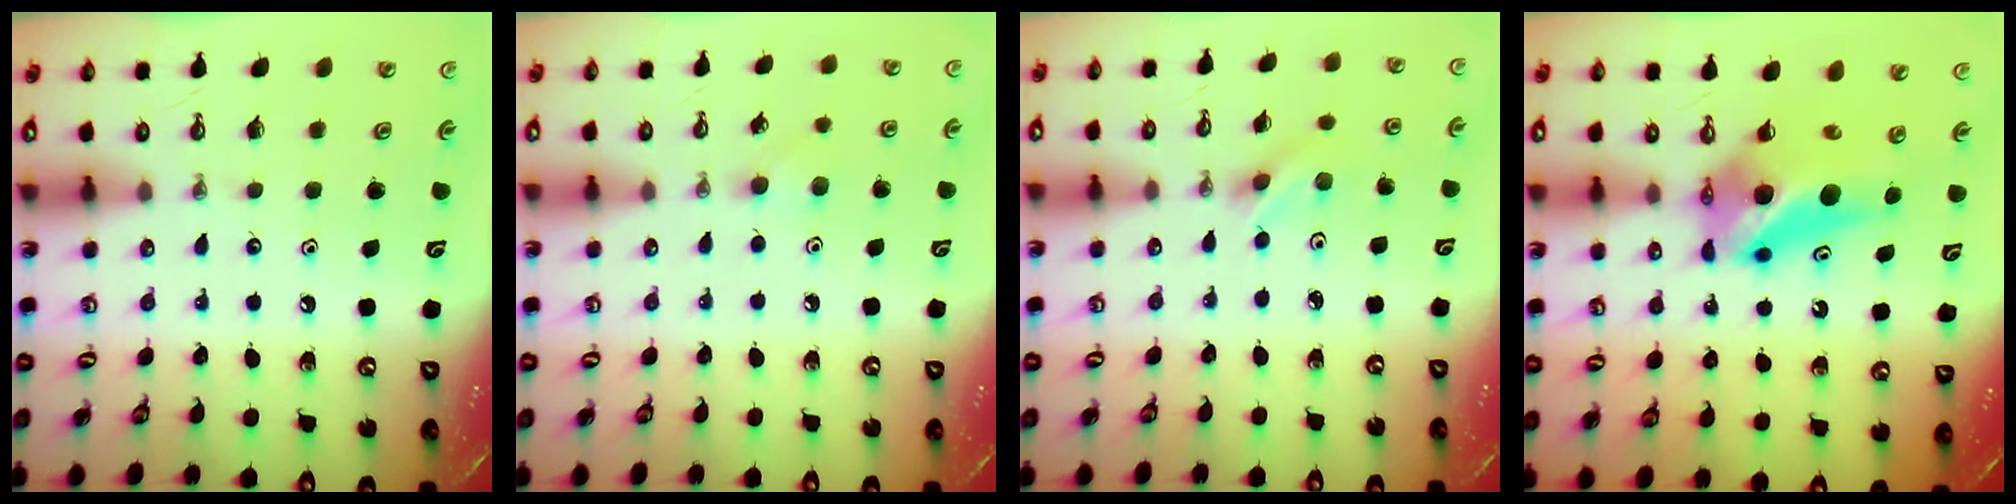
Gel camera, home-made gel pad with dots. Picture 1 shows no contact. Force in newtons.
{"total": 4.9, "press": 4.8, "slide": 1.2}
{"total": 2.2, "press": 2.1, "slide": 0.6}
{"total": 9.2, "press": 6.0, "slide": 6.9}